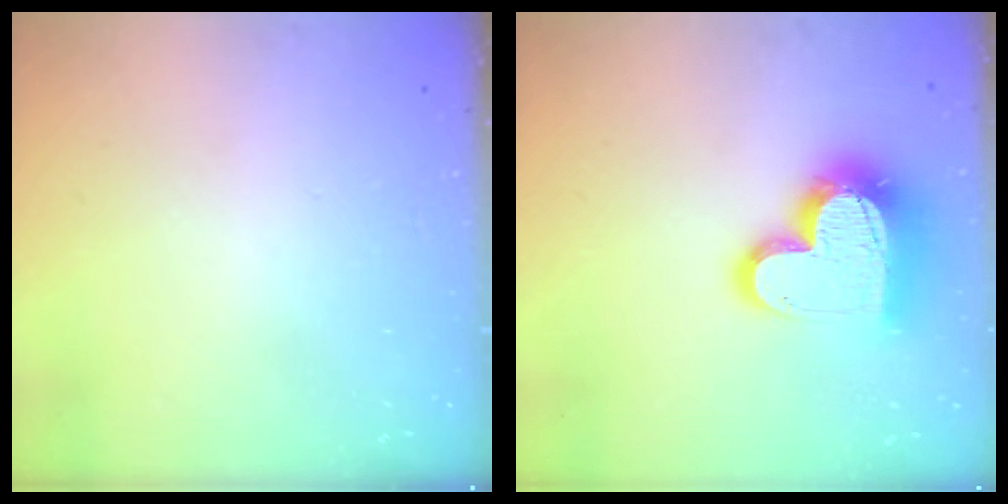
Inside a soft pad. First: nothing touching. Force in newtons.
{"total": 17.1, "press": 17.0, "slide": 1.4}